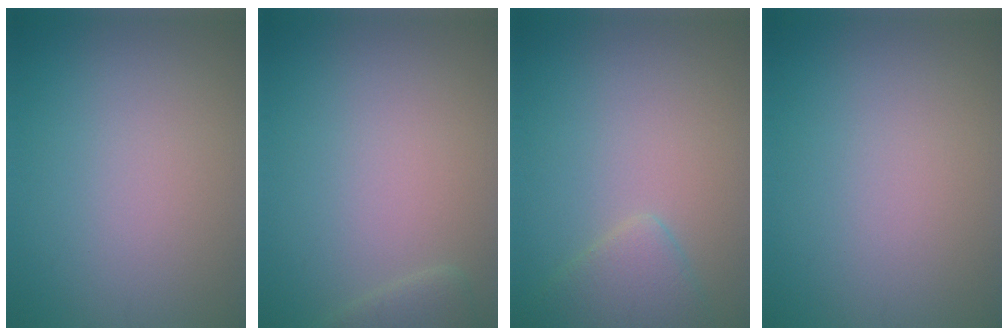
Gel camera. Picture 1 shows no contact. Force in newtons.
{"total": 1.5, "press": 1.5, "slide": 0.1}
{"total": 2.8, "press": 2.8, "slide": 0.2}
{"total": 0.0}